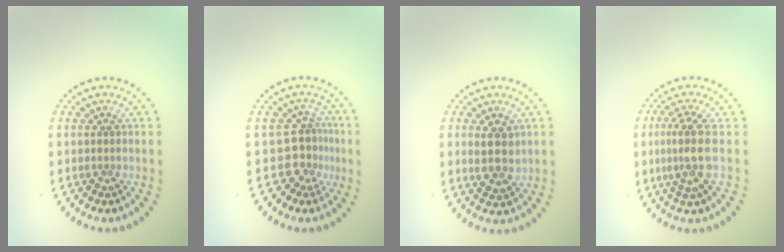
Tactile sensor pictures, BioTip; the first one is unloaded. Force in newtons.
{"total": 2.8, "press": 1.9, "slide": 2.1}
{"total": 2.9, "press": 2.8, "slide": 0.9}
{"total": 3.3, "press": 2.6, "slide": 2.1}